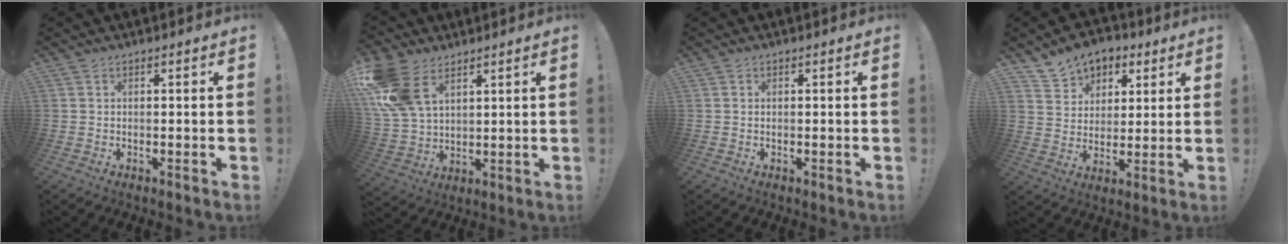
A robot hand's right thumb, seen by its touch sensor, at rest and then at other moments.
{"total": 15.5, "force": [7.7, 10.1, 9.0], "torque": [-0.186, -0.029, 0.151]}
{"total": 0.0}
{"total": 9.6, "force": [6.0, 7.1, 2.2], "torque": [-0.030, -0.041, 0.117]}